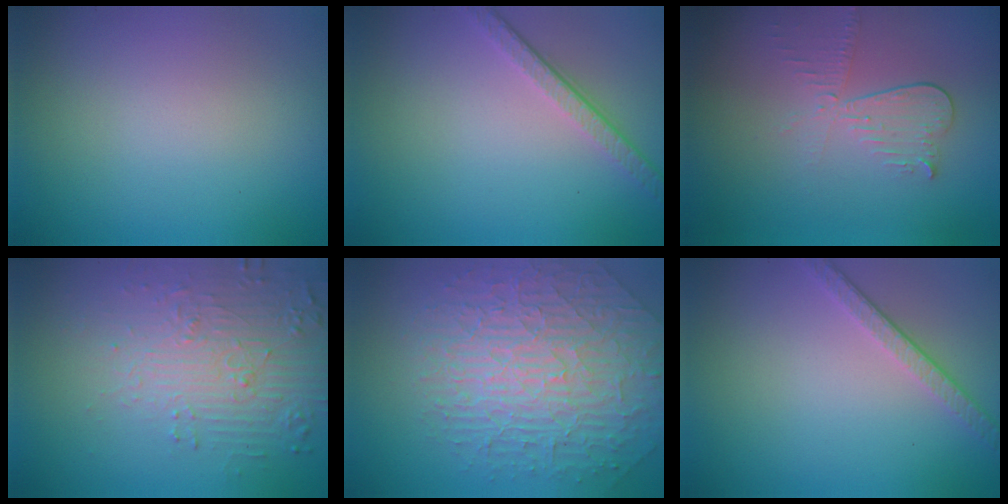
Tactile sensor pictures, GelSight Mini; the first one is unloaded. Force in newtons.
{"total": 3.3, "press": 2.3, "slide": 2.3}
{"total": 3.0, "press": 2.7, "slide": 1.4}
{"total": 5.7, "press": 3.8, "slide": 4.2}
{"total": 7.2, "press": 5.8, "slide": 4.2}
{"total": 2.5, "press": 2.2, "slide": 1.2}